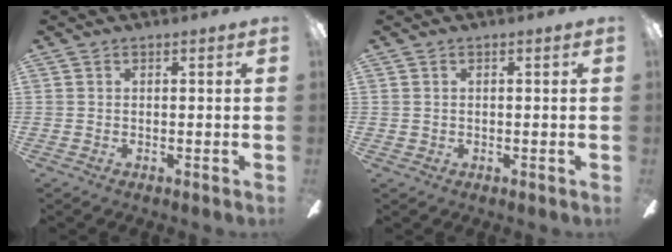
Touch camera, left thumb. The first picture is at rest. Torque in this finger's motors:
{"motor_torque": [-0.18, -0.08, -0.18, -0.01, 0.00]}